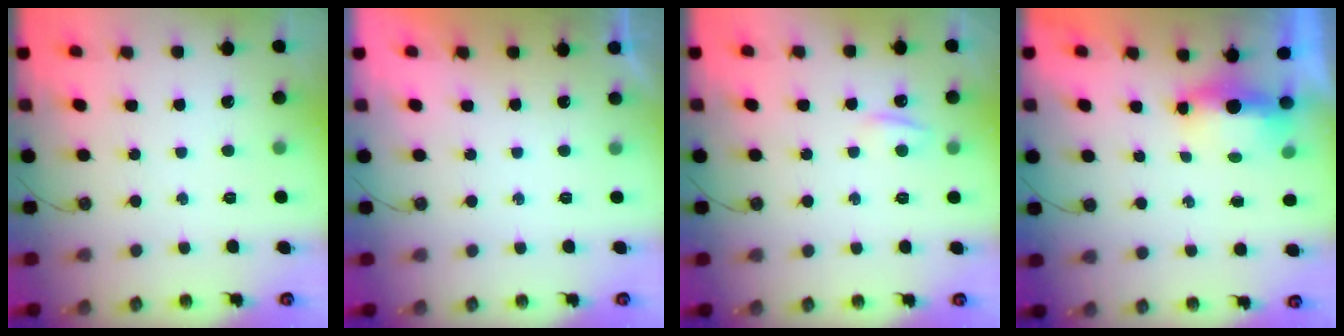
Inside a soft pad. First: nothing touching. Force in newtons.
{"total": 0.0}
{"total": 3.7, "press": 3.6, "slide": 0.6}
{"total": 5.1, "press": 5.0, "slide": 1.2}